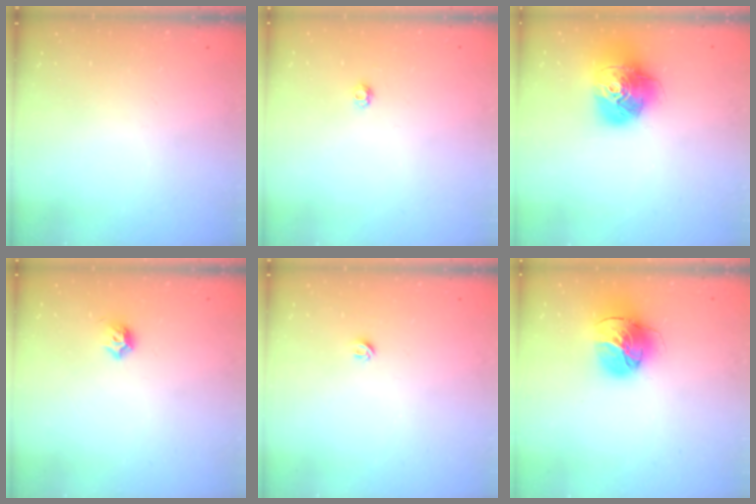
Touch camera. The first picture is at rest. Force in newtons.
{"total": 2.9, "press": 2.9, "slide": 0.4}
{"total": 17.1, "press": 17.0, "slide": 2.2}
{"total": 4.3, "press": 4.2, "slide": 1.2}
{"total": 3.9, "press": 3.8, "slide": 0.3}
{"total": 17.5, "press": 17.4, "slide": 1.7}